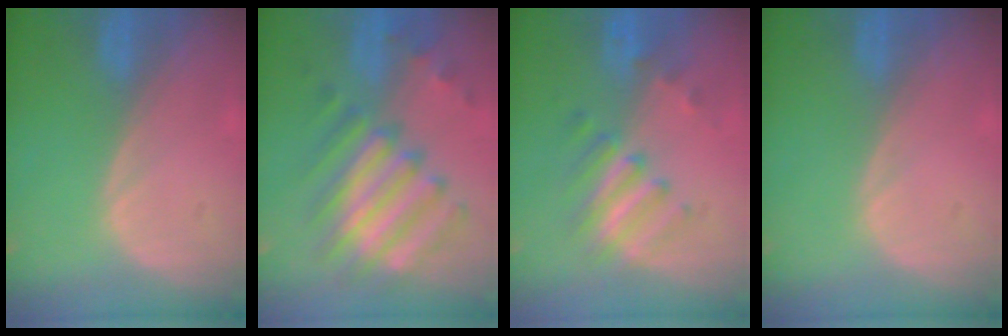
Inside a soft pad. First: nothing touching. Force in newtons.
{"total": 10.5, "press": 10.1, "slide": 2.8}
{"total": 5.8, "press": 5.7, "slide": 0.9}
{"total": 0.0}